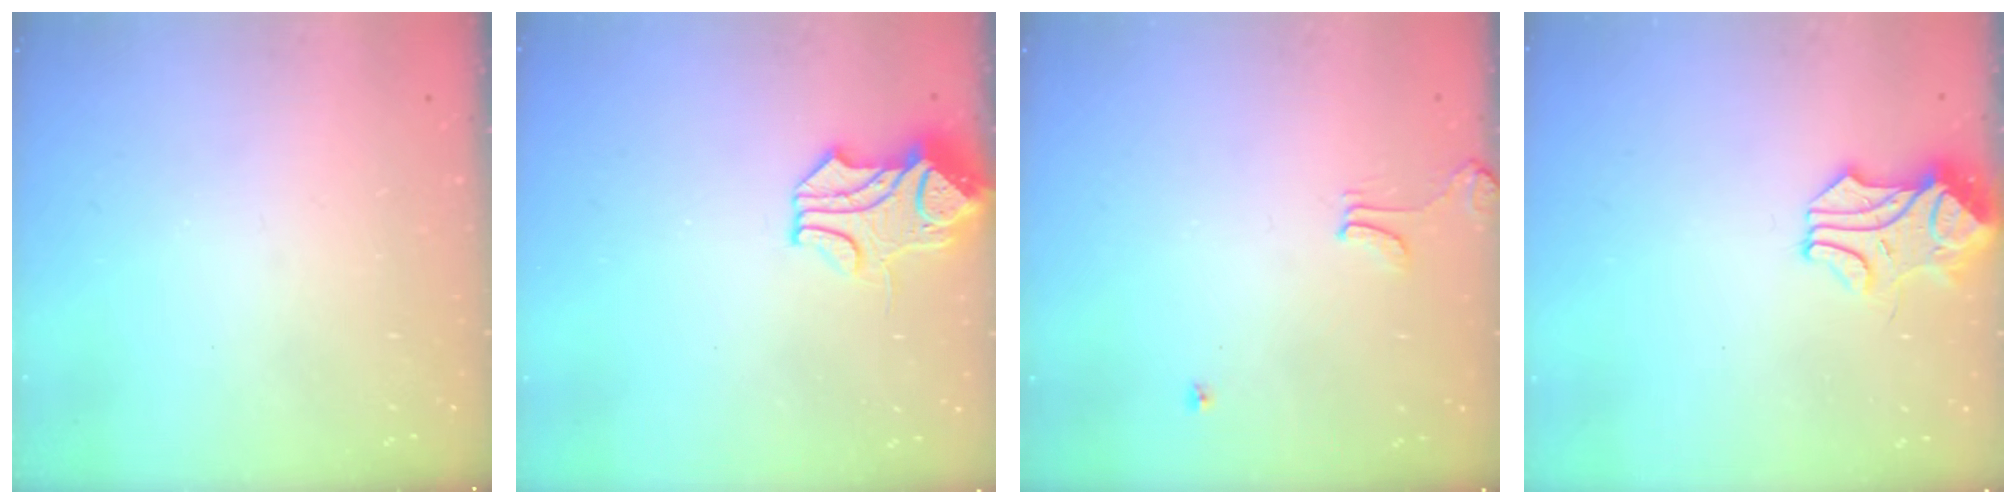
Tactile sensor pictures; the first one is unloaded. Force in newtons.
{"total": 1.6, "press": 0.9, "slide": 1.3}
{"total": 1.7, "press": 1.7, "slide": 0.3}
{"total": 1.1, "press": 1.0, "slide": 0.2}